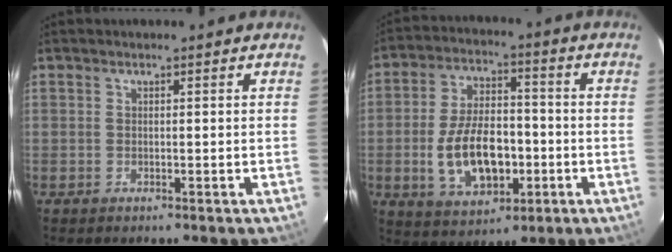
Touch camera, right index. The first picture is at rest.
{"total": 13.9, "force": [-3.3, 7.5, 11.2], "torque": [-0.224, 0.006, -0.043]}